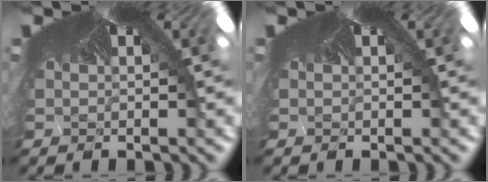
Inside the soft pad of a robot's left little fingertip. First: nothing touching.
{"total": 0.0}